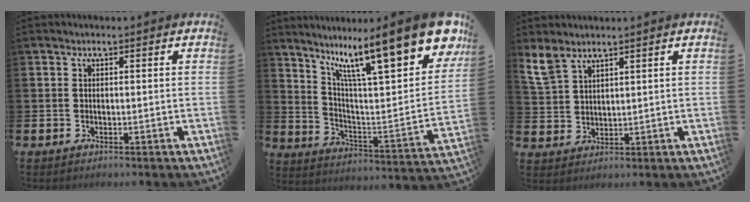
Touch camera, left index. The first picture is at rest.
{"total": 15.8, "force": [11.1, 3.3, 10.7], "torque": [-0.195, -0.082, 0.172]}
{"total": 4.9, "force": [4.2, 1.8, 1.8], "torque": [-0.044, -0.014, 0.077]}